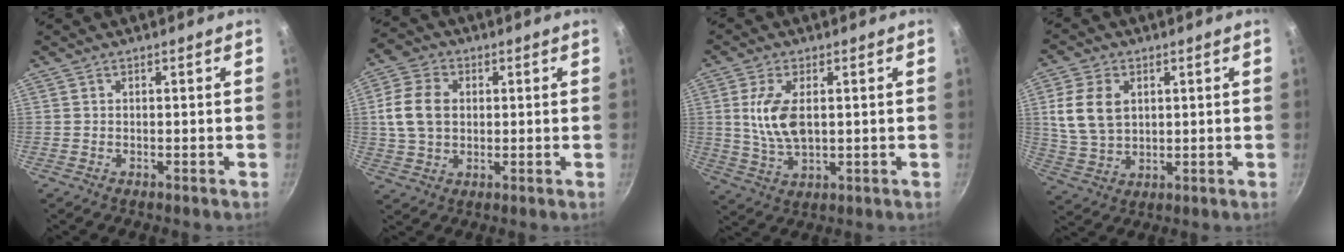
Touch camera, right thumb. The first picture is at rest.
{"total": 9.8, "force": [1.5, 7.4, 6.3], "torque": [-0.102, 0.007, 0.022]}
{"total": 9.0, "force": [1.3, 4.6, 7.6], "torque": [-0.148, -0.007, 0.028]}
{"total": 10.1, "force": [2.5, 7.1, 6.8], "torque": [-0.117, -0.010, 0.054]}